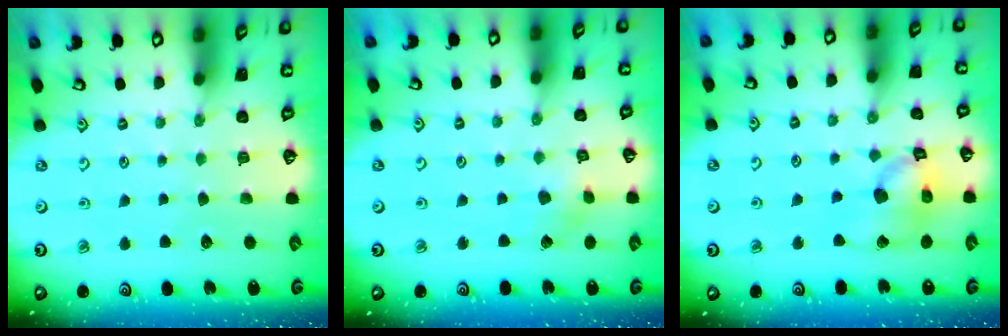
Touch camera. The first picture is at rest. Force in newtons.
{"total": 2.3, "press": 2.2, "slide": 0.3}
{"total": 15.2, "press": 15.0, "slide": 2.1}